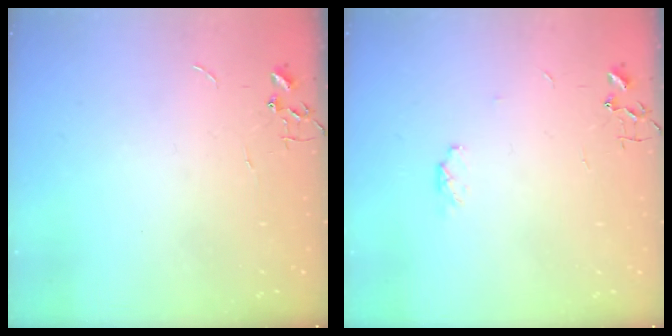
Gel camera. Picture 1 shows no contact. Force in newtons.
{"total": 4.2, "press": 4.1, "slide": 1.0}